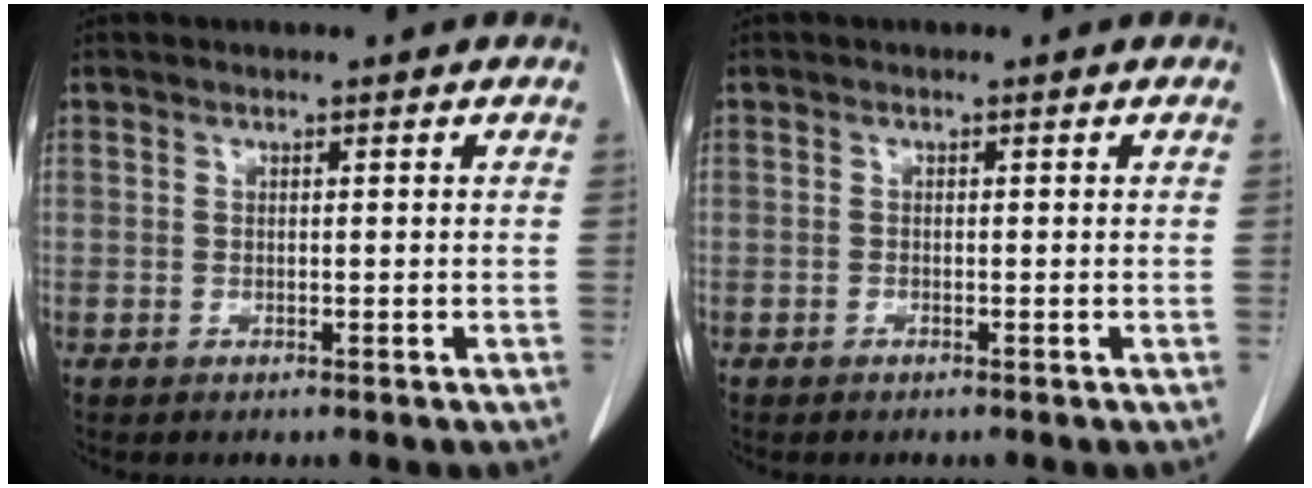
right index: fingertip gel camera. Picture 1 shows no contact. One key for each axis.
{"total": 0.0}